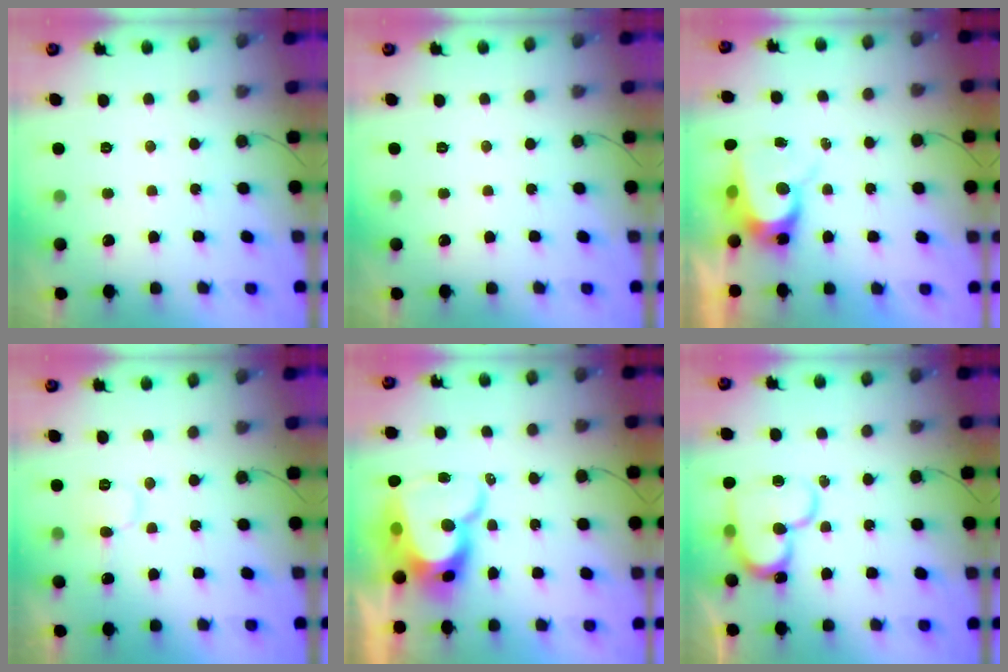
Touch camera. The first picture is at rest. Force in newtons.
{"total": 0.0}
{"total": 9.7, "press": 9.7, "slide": 0.9}
{"total": 7.0, "press": 7.0, "slide": 0.6}
{"total": 17.8, "press": 17.7, "slide": 1.7}
{"total": 15.6, "press": 15.5, "slide": 1.4}